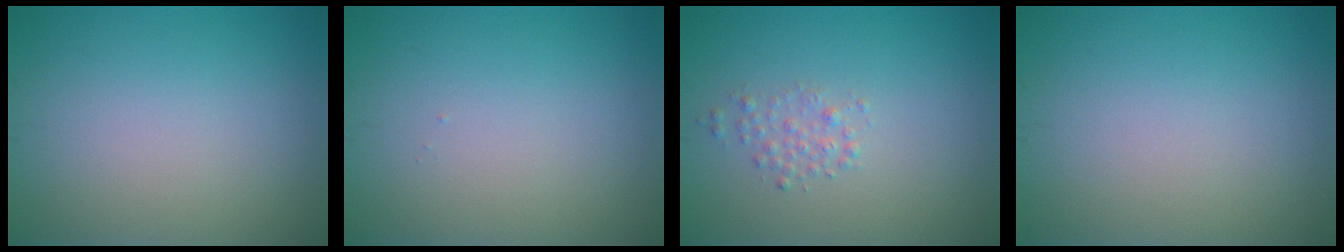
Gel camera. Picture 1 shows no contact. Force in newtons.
{"total": 0.0}
{"total": 1.3, "press": 1.3, "slide": 0.0}
{"total": 0.0}